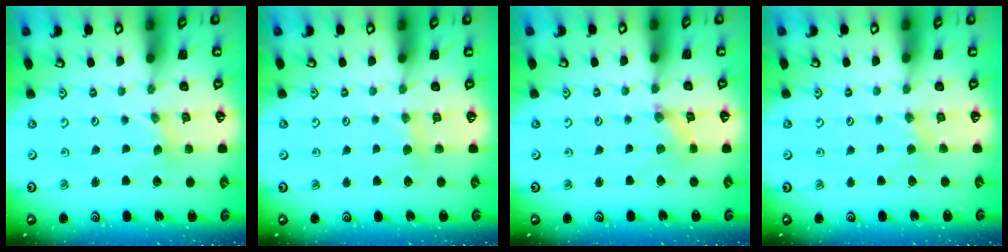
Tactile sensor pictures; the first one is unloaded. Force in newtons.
{"total": 3.8, "press": 3.7, "slide": 0.6}
{"total": 1.0, "press": 1.0, "slide": 0.2}
{"total": 2.4, "press": 2.4, "slide": 0.3}